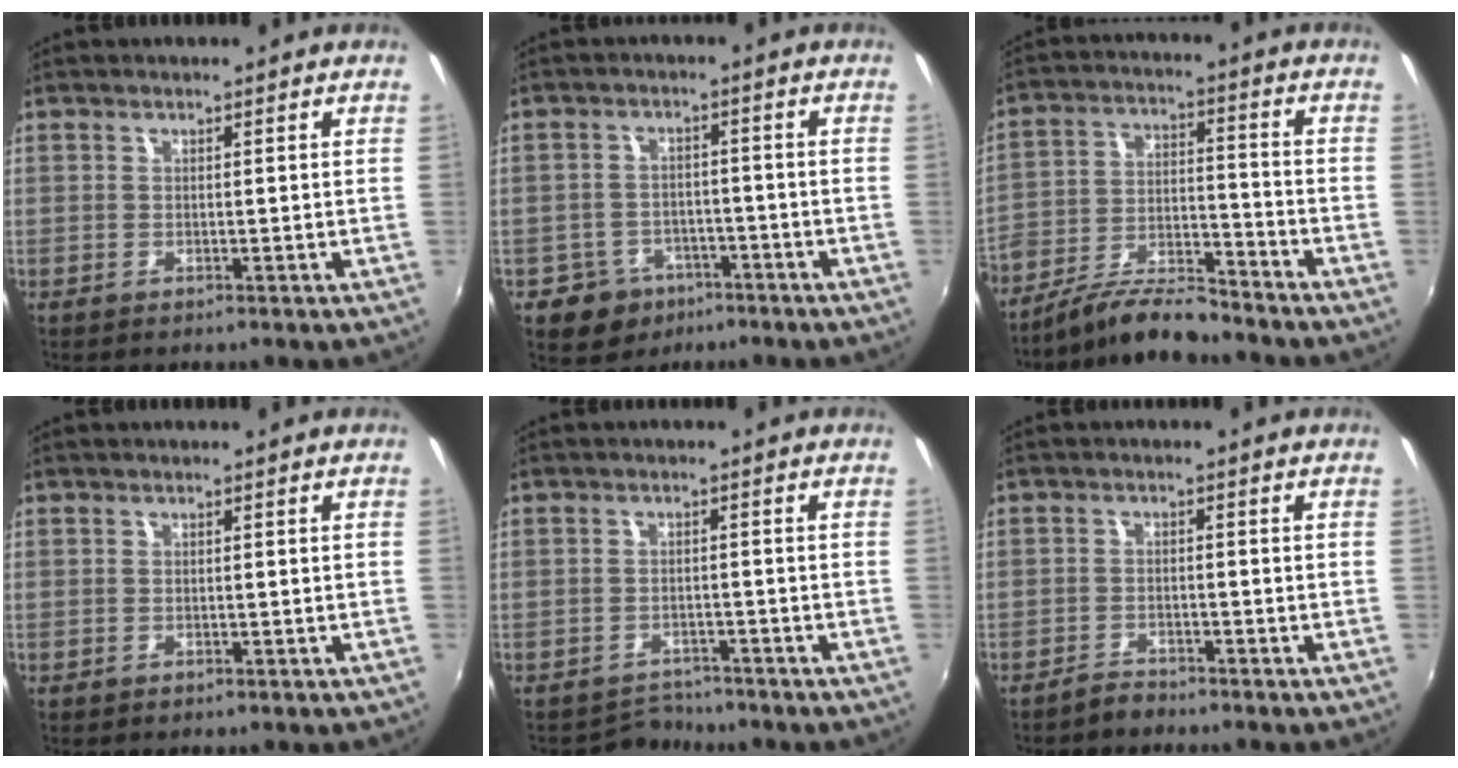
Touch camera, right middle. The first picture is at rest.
{"total": 7.2, "force": [-4.3, 5.6, 1.6], "torque": [-0.049, 0.018, -0.057]}
{"total": 12.0, "force": [-10.1, 2.8, 5.9], "torque": [-0.123, -0.007, -0.185]}
{"total": 0.6, "force": [-0.4, 0.4, 0.2], "torque": [-0.003, -0.001, -0.006]}
{"total": 3.7, "force": [-3.3, 1.6, -0.7], "torque": [0.002, 0.010, -0.055]}
{"total": 2.3, "force": [-2.2, 0.6, 0.3], "torque": [-0.013, 0.004, -0.042]}